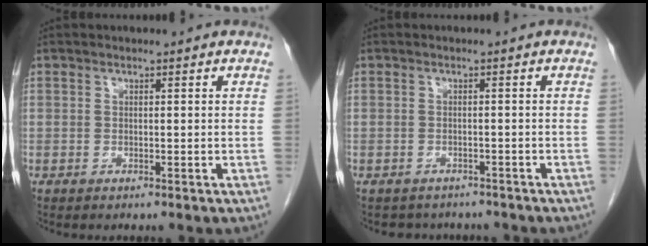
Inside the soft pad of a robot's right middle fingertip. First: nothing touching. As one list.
[{"total": 4.9, "force": [-4.4, 2.2, 0.5], "torque": [-0.007, 0.005, -0.049]}]